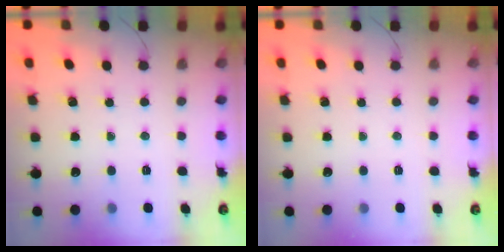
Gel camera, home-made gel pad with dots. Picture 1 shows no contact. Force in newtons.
{"total": 0.0}